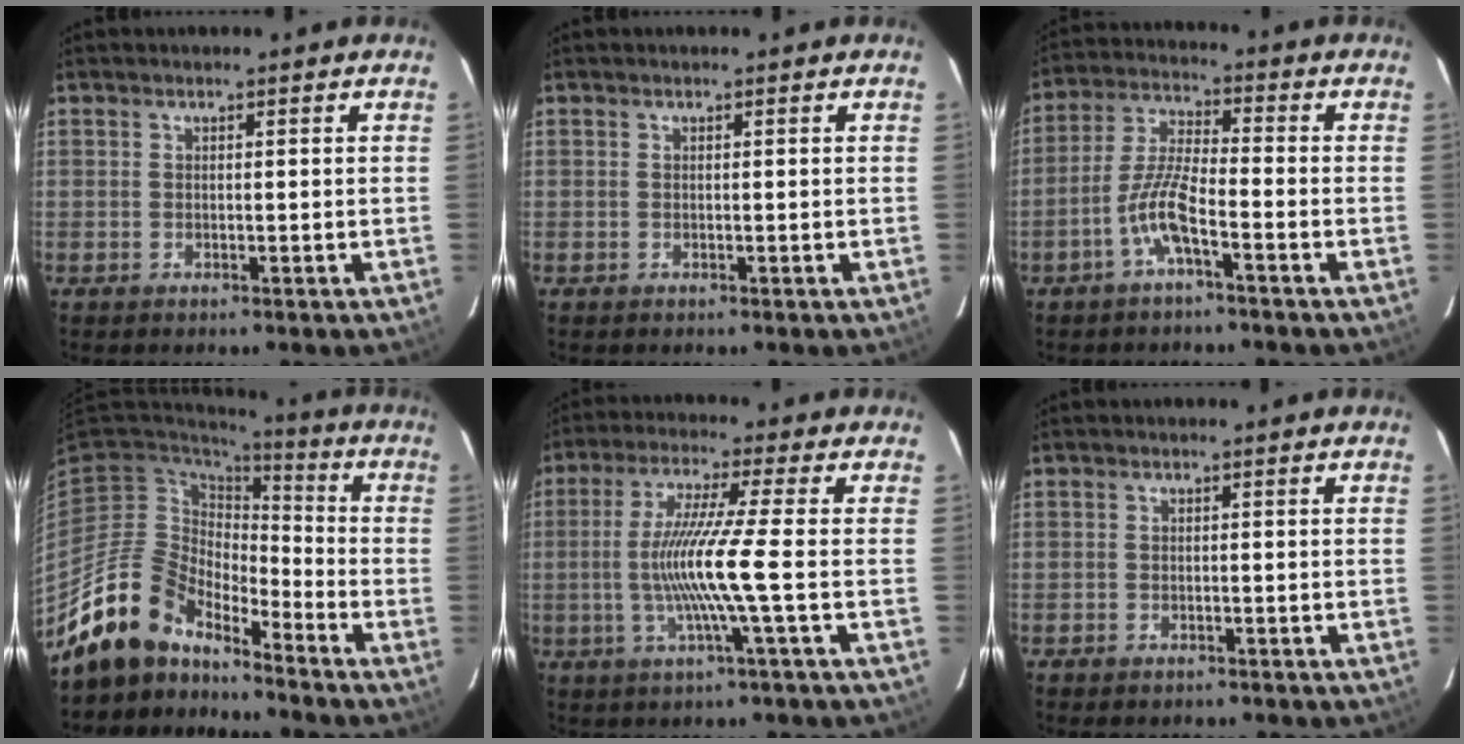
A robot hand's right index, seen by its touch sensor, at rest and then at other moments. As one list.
[{"total": 0.0}, {"total": 7.4, "force": [-3.9, 1.1, 6.2], "torque": [-0.137, 0.008, -0.078]}, {"total": 13.5, "force": [-12.1, 5.3, 2.9], "torque": [-0.071, 0.018, -0.222]}, {"total": 10.6, "force": [-2.0, -2.0, 10.2], "torque": [-0.198, -0.009, -0.034]}, {"total": 1.7, "force": [-1.3, 1.0, 0.4], "torque": [-0.013, -0.003, -0.018]}]